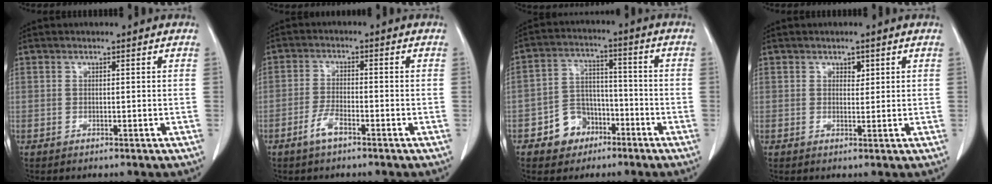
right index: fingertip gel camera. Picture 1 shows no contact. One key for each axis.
{"total": 3.4, "fx": -2.2, "fy": 0.8, "fz": 2.5, "tx": -0.053, "ty": 0.000, "tz": -0.044}
{"total": 7.5, "fx": -3.9, "fy": 6.0, "fz": 2.3, "tx": -0.046, "ty": 0.020, "tz": -0.058}
{"total": 1.4, "fx": 0.7, "fy": 0.9, "fz": 0.8, "tx": -0.006, "ty": -0.004, "tz": 0.010}